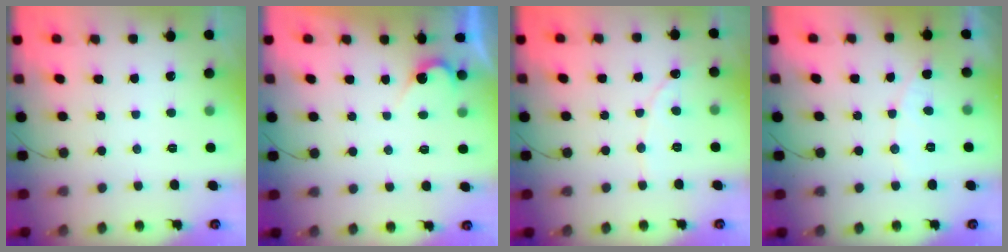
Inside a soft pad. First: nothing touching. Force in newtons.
{"total": 3.0, "press": 3.0, "slide": 0.3}
{"total": 2.2, "press": 2.2, "slide": 0.2}
{"total": 4.9, "press": 4.9, "slide": 0.3}